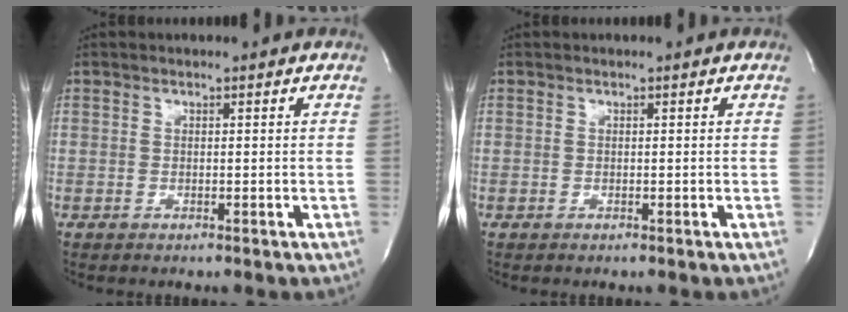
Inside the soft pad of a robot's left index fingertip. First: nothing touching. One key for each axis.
{"total": 0.0}